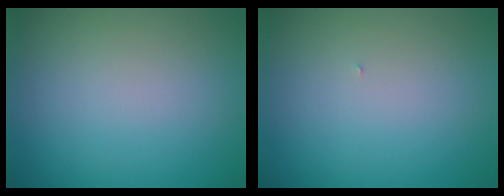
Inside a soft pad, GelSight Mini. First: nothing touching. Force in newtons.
{"total": 0.0}